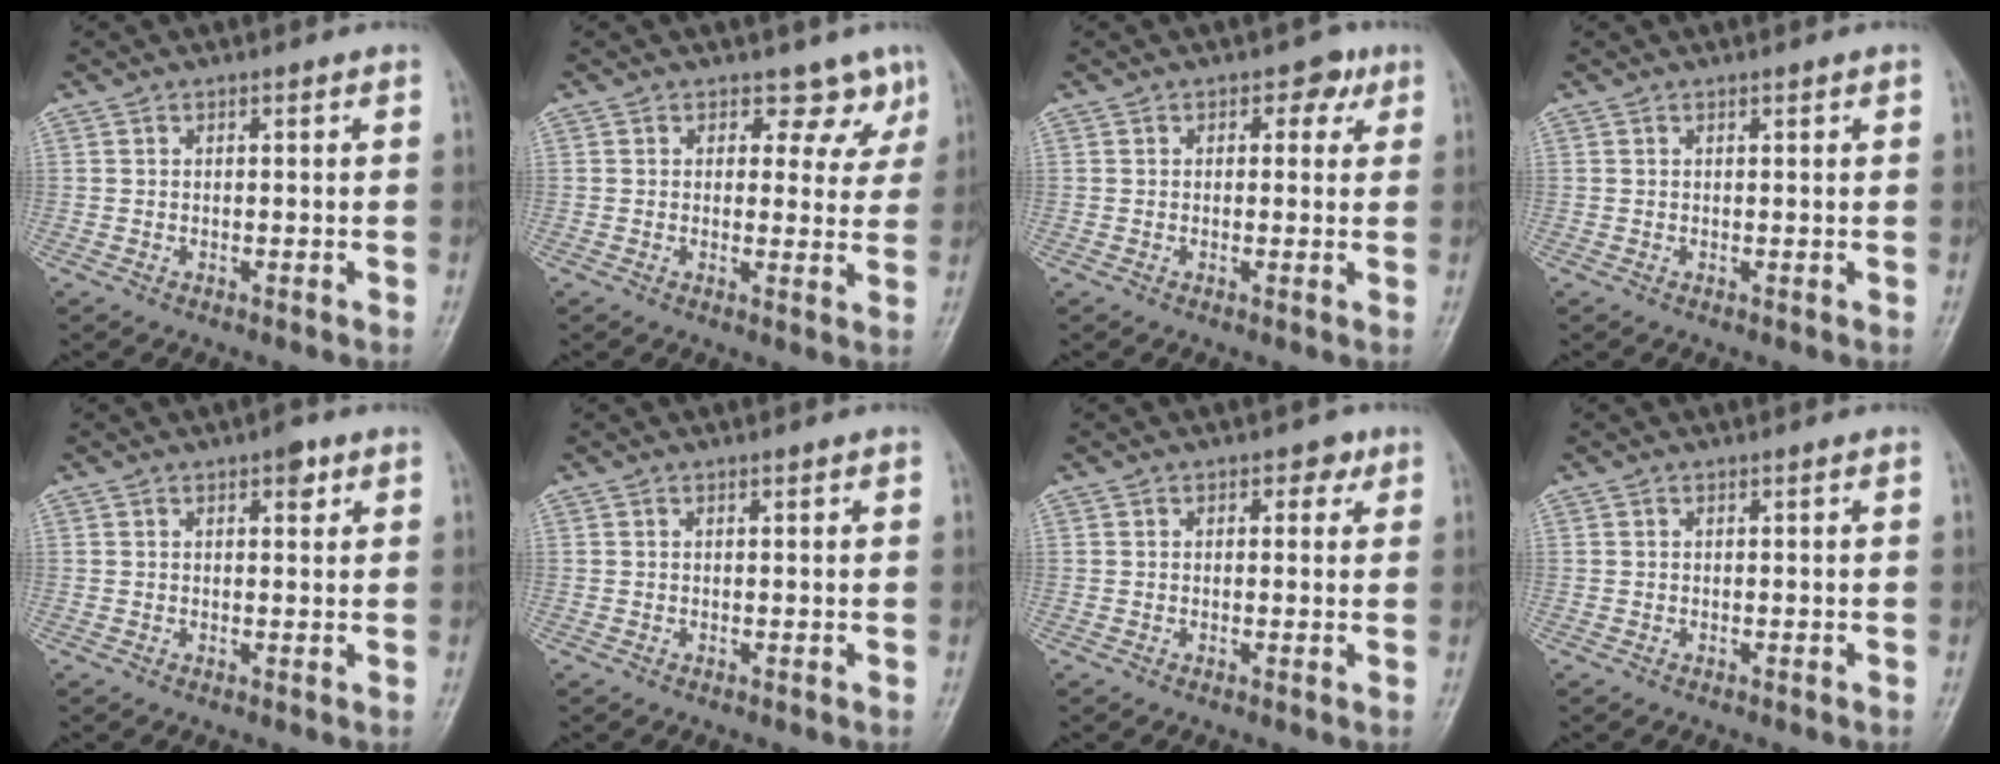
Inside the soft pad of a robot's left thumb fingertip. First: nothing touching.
{"total": 5.3, "force": [3.6, 3.7, 1.3], "torque": [0.022, -0.020, 0.033]}
{"total": 3.7, "force": [1.5, 2.5, 2.1], "torque": [0.003, 0.000, 0.012]}
{"total": 0.8, "force": [0.4, 0.3, 0.6], "torque": [-0.007, 0.000, 0.005]}
{"total": 2.7, "force": [1.5, 1.3, 1.9], "torque": [-0.015, -0.003, 0.017]}
{"total": 0.6, "force": [0.4, 0.2, 0.4], "torque": [-0.005, 0.000, 0.004]}
{"total": 2.8, "force": [1.3, 1.8, 1.6], "torque": [0.000, 0.000, 0.011]}
{"total": 0.0}